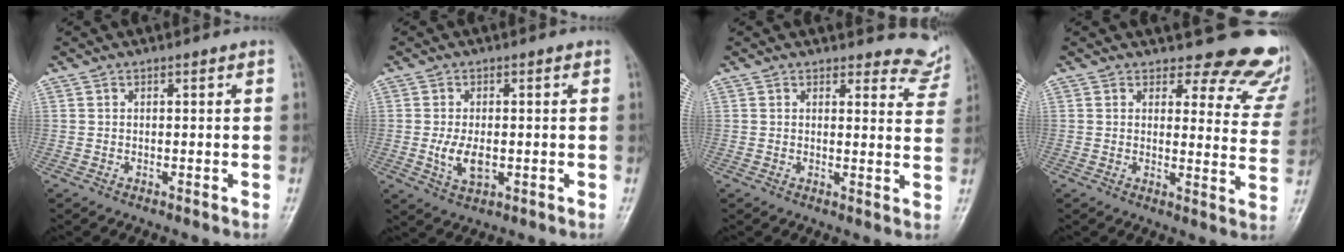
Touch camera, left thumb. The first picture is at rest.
{"total": 5.2, "force": [-0.7, 2.9, 4.3], "torque": [-0.079, -0.009, -0.009]}
{"total": 7.0, "force": [6.6, 2.2, -0.4], "torque": [0.045, -0.050, 0.048]}
{"total": 15.4, "force": [14.0, 5.4, 3.1], "torque": [0.025, -0.128, 0.126]}